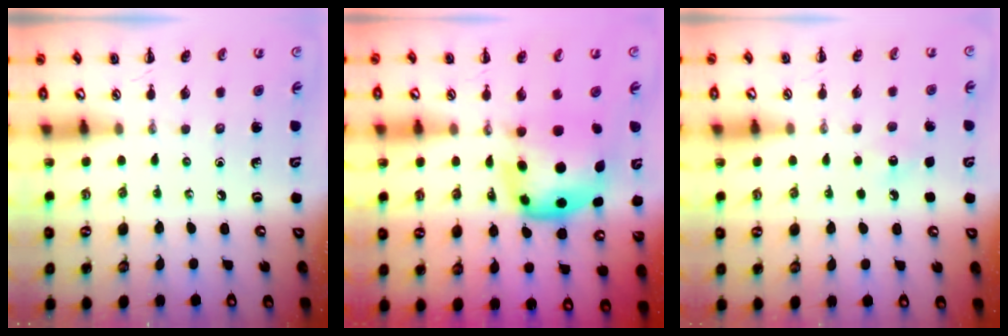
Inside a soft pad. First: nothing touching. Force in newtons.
{"total": 7.0, "press": 6.8, "slide": 1.6}
{"total": 5.9, "press": 5.8, "slide": 1.4}